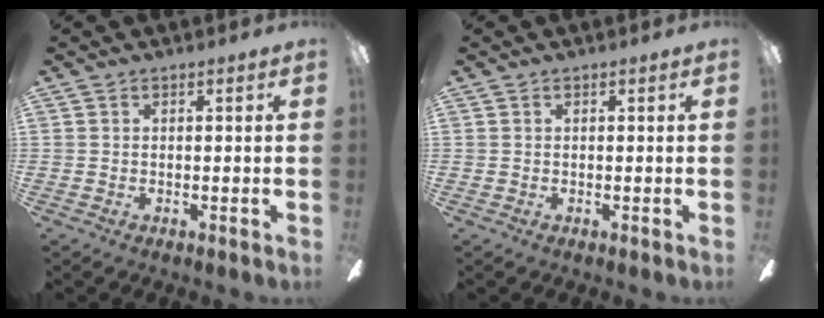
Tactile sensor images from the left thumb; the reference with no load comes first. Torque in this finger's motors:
{"motor_torque": [0.00, 0.00, 0.00, 0.00, 0.00]}